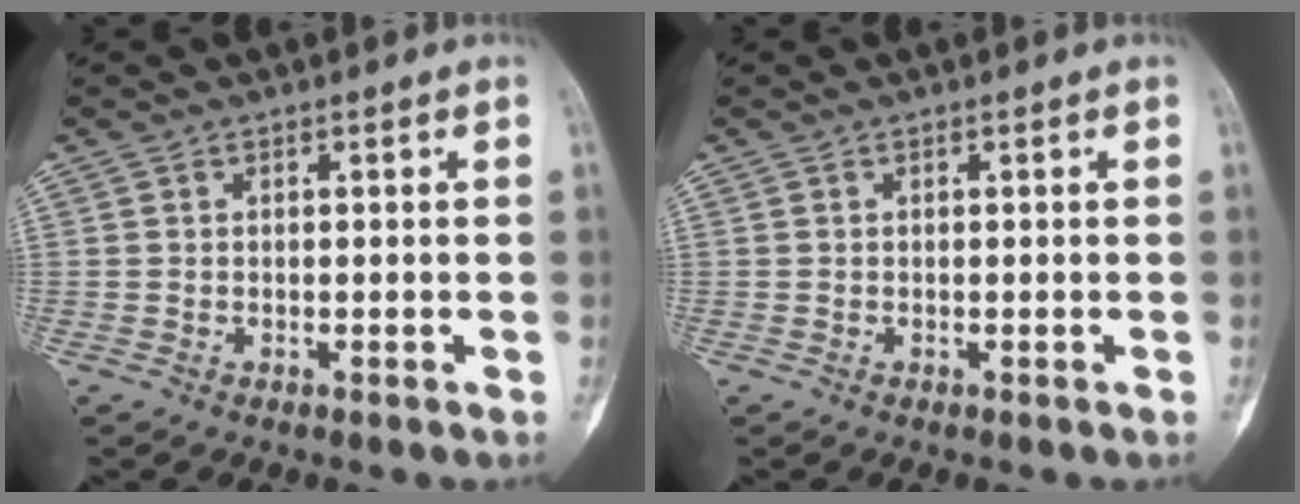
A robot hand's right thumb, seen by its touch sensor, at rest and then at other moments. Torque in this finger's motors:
{"motor_torque": [0.10, -0.10, 0.13, -0.07, 0.00]}